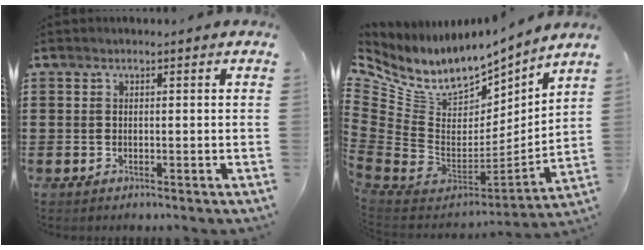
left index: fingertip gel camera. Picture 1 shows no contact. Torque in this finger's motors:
{"motor_torque": [1.02, -0.18, 0.10, 0.04]}